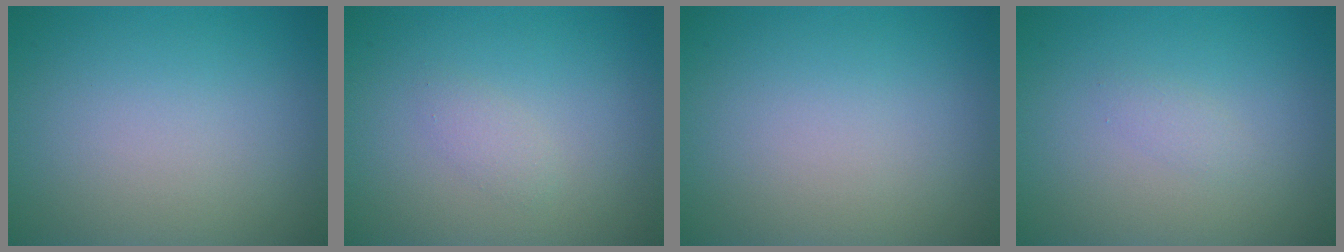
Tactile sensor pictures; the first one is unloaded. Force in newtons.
{"total": 1.0, "press": 1.0, "slide": 0.0}
{"total": 0.0}
{"total": 0.8, "press": 0.8, "slide": 0.1}